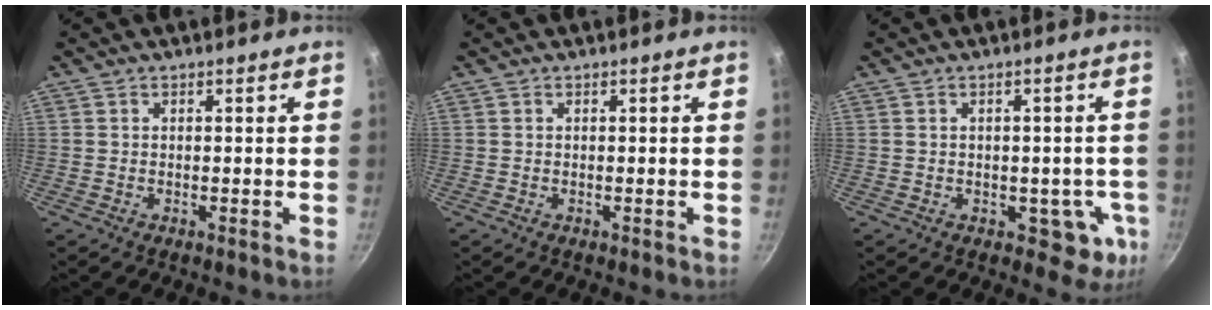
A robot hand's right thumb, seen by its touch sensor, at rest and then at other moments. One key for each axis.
{"total": 0.0}
{"total": 7.1, "fx": -1.8, "fy": 4.8, "fz": 5.0, "tx": -0.018, "ty": 0.012, "tz": -0.015}